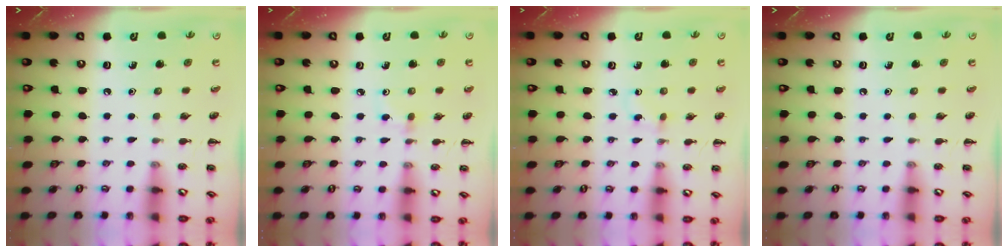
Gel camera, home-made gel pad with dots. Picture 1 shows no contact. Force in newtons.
{"total": 2.5, "press": 2.3, "slide": 1.0}
{"total": 1.2, "press": 1.0, "slide": 0.8}
{"total": 0.0}